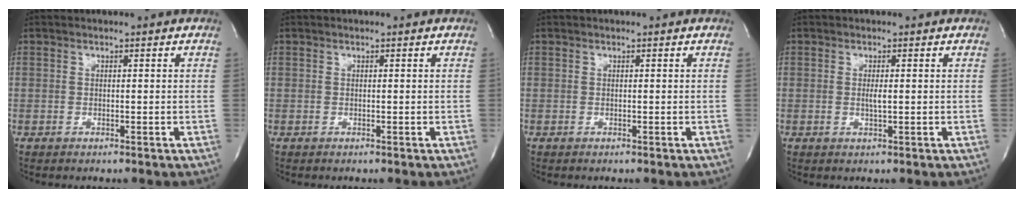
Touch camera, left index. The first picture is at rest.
{"total": 0.0}
{"total": 0.0}
{"total": 1.2, "force": [-0.1, 0.0, 1.2], "torque": [-0.028, -0.006, -0.002]}